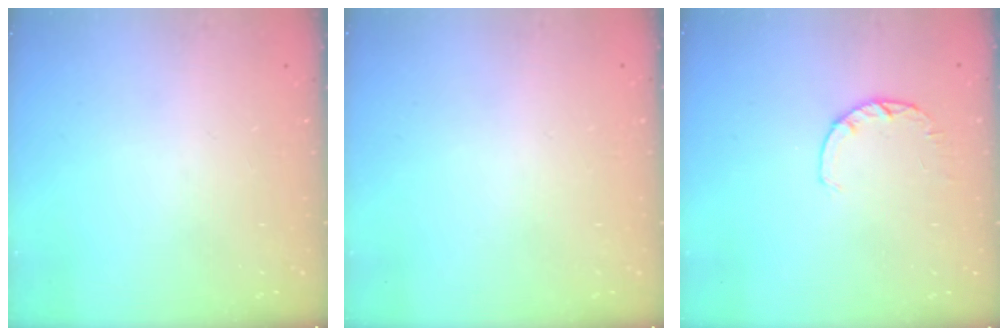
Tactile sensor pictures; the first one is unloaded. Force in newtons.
{"total": 2.6, "press": 2.6, "slide": 0.2}
{"total": 2.8, "press": 2.7, "slide": 0.5}